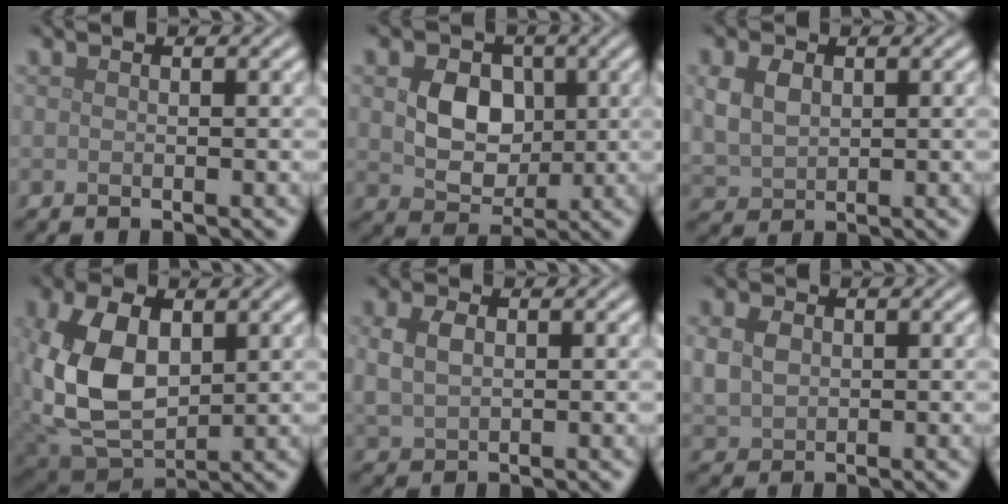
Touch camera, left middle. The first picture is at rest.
{"total": 5.0, "force": [0.8, 3.8, 3.1], "torque": [-0.058, -0.005, 0.010]}
{"total": 3.1, "force": [0.8, 2.3, 2.0], "torque": [-0.050, 0.002, 0.019]}
{"total": 9.3, "force": [0.9, 5.9, 7.1], "torque": [-0.179, -0.006, 0.024]}
{"total": 2.7, "force": [0.6, 1.8, 1.8], "torque": [-0.046, 0.002, 0.015]}
{"total": 2.9, "force": [0.5, 2.3, 1.6], "torque": [-0.042, 0.002, 0.009]}